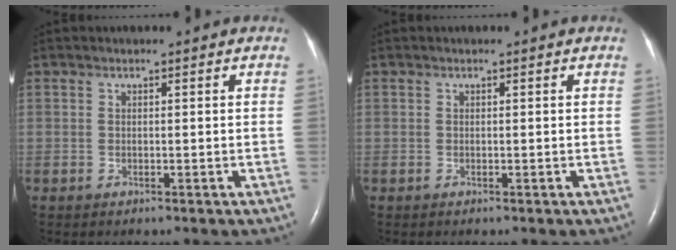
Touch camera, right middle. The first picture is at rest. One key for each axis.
{"total": 0.0}